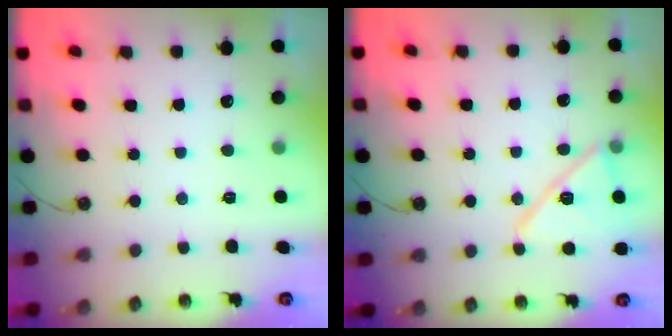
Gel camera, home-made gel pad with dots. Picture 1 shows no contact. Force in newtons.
{"total": 13.6, "press": 13.6, "slide": 0.7}